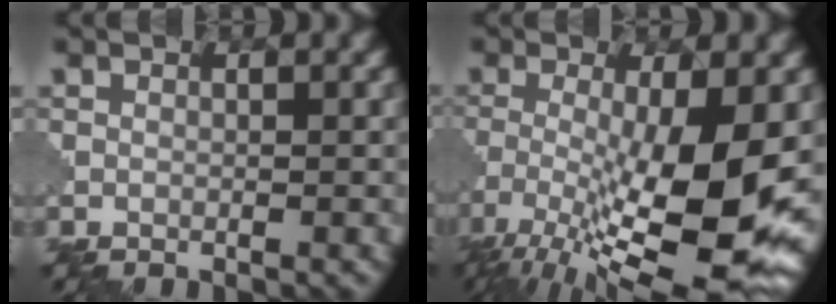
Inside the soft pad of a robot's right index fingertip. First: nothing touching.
{"total": 13.4, "force": [-4.4, 3.7, 12.1], "torque": [-0.217, -0.029, -0.068]}